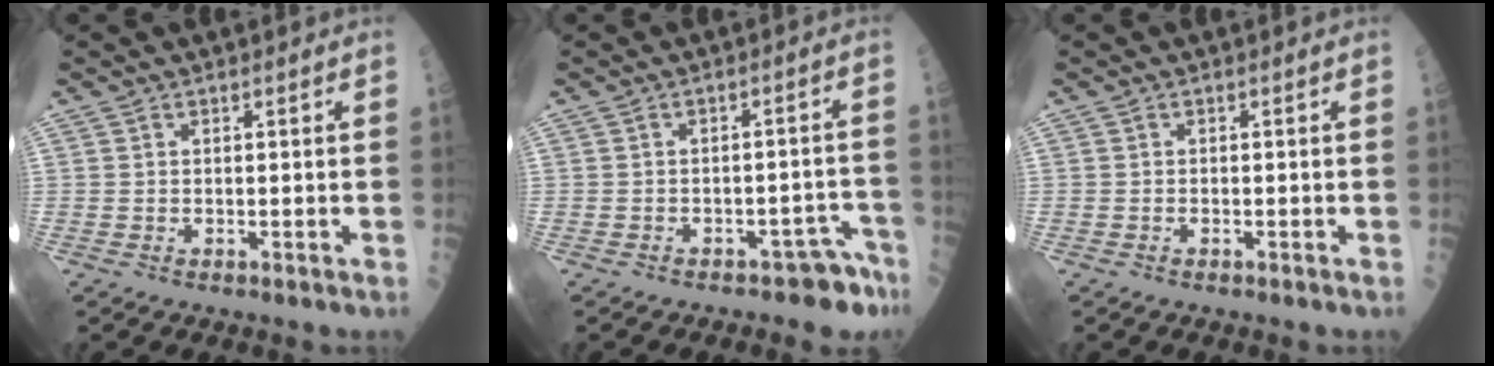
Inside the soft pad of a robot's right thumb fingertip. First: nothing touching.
{"total": 5.0, "force": [-3.8, 2.4, 2.1], "torque": [-0.001, 0.050, -0.045]}
{"total": 0.0}